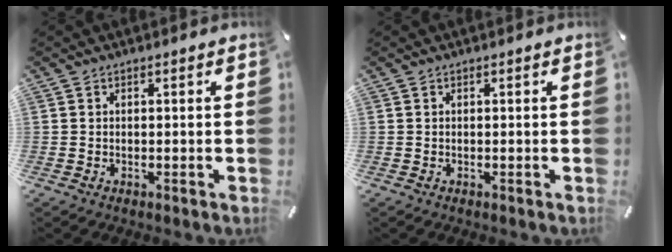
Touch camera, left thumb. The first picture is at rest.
{"total": 0.0}